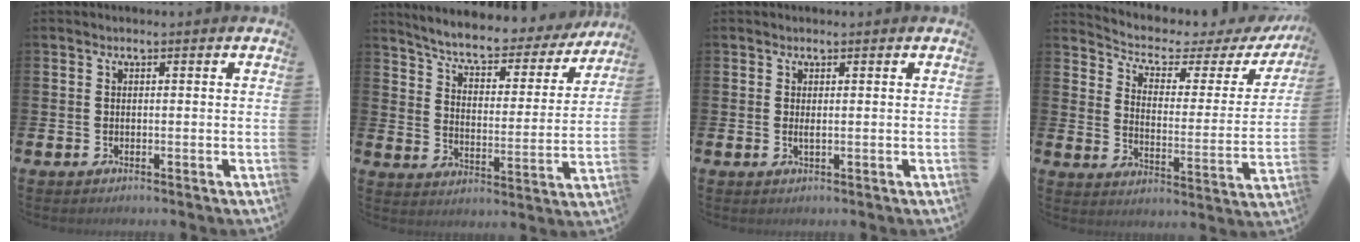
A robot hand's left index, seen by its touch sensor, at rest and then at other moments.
{"total": 6.5, "force": [6.0, 1.3, 2.2], "torque": [-0.066, -0.049, 0.095]}
{"total": 0.6, "force": [0.2, 0.1, 0.6], "torque": [-0.007, -0.002, 0.003]}
{"total": 4.0, "force": [3.4, 1.5, 1.4], "torque": [-0.056, -0.027, 0.047]}